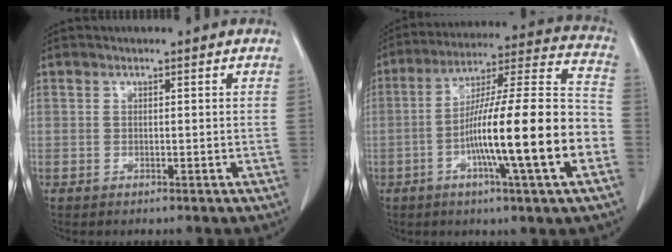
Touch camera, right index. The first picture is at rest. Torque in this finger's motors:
{"motor_torque": [2.14, 0.00, 1.06, 0.21]}